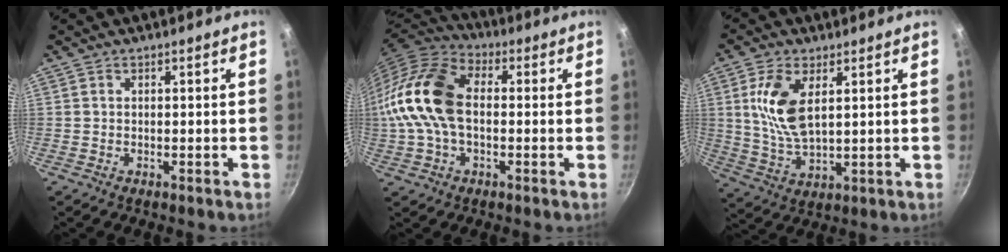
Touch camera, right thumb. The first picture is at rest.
{"total": 16.3, "force": [0.0, 10.6, 12.4], "torque": [-0.235, 0.036, -0.015]}
{"total": 10.6, "force": [3.0, 5.3, 8.6], "torque": [-0.173, -0.015, 0.068]}